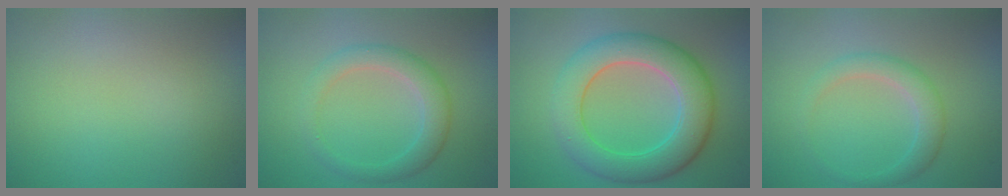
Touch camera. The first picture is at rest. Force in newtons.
{"total": 3.0, "press": 3.0, "slide": 0.1}
{"total": 7.2, "press": 7.2, "slide": 0.5}
{"total": 2.4, "press": 2.4, "slide": 0.1}